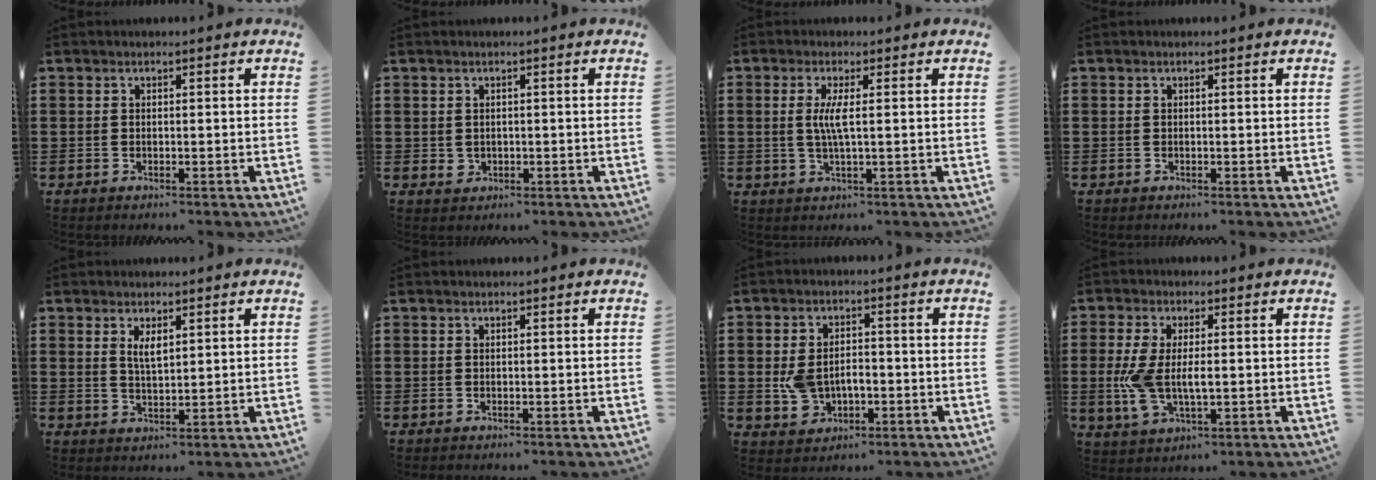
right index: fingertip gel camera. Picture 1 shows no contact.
{"total": 1.2, "force": [0.1, 1.1, 0.6], "torque": [-0.012, 0.007, 0.001]}
{"total": 3.7, "force": [0.3, 0.2, 3.6], "torque": [-0.077, -0.007, 0.001]}
{"total": 0.0}
{"total": 2.8, "force": [1.4, 1.0, 2.2], "torque": [-0.047, 0.004, 0.024]}
{"total": 0.0}
{"total": 4.8, "force": [-0.6, 3.4, 3.3], "torque": [-0.086, 0.001, -0.018]}
{"total": 7.1, "force": [-0.3, 3.5, 6.2], "torque": [-0.150, -0.005, -0.012]}